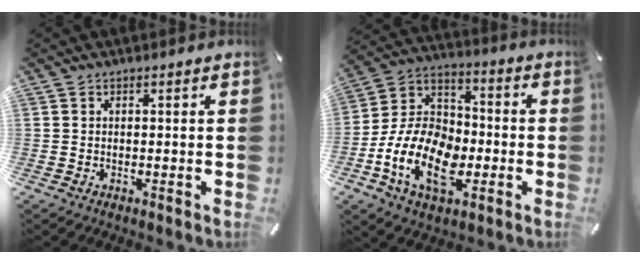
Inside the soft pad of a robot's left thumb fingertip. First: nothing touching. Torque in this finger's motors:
{"motor_torque": [0.01, 1.96, 2.09, 0.68, 0.65]}